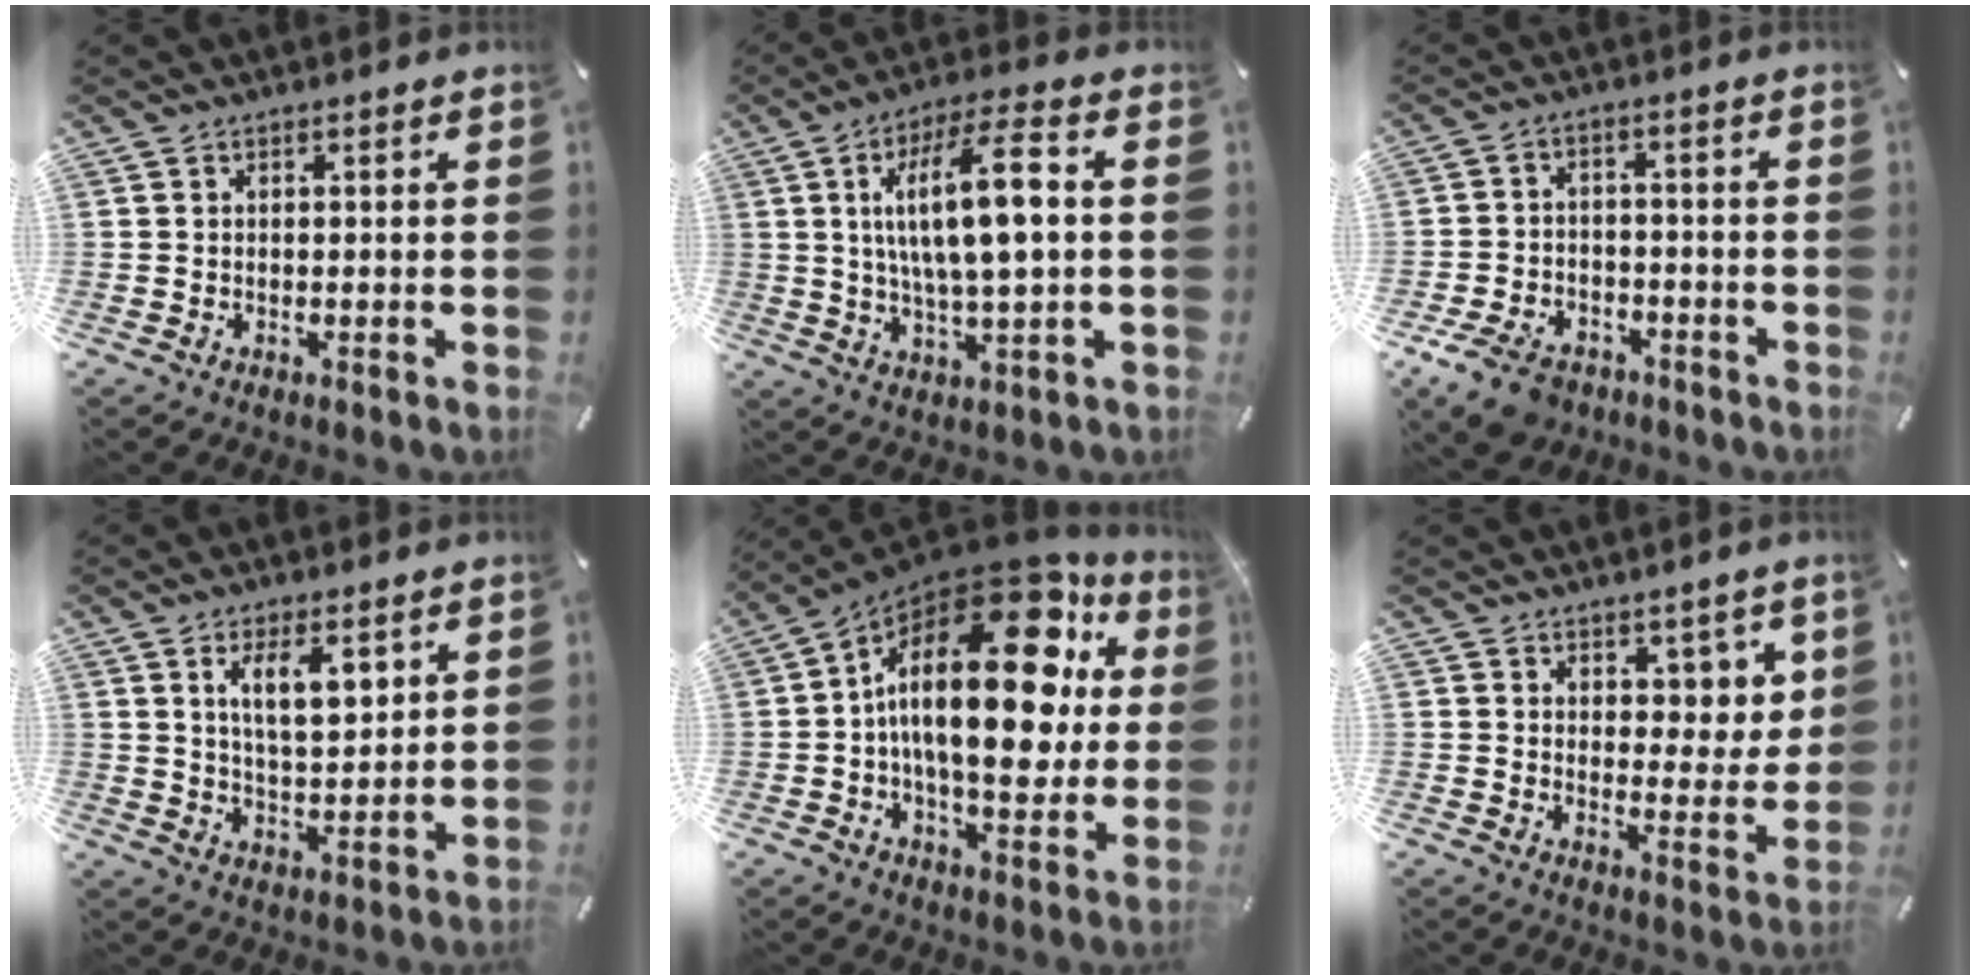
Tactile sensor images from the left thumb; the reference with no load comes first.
{"total": 14.9, "force": [2.3, 4.1, 14.2], "torque": [-0.267, 0.003, 0.032]}
{"total": 8.7, "force": [-5.7, 5.4, 3.8], "torque": [-0.073, 0.033, -0.102]}
{"total": 8.4, "force": [4.4, 3.4, 6.3], "torque": [-0.104, -0.016, 0.072]}
{"total": 26.3, "force": [5.9, 11.9, 22.7], "torque": [-0.382, -0.053, 0.091]}
{"total": 6.2, "force": [4.2, 4.4, 1.3], "torque": [0.001, -0.034, 0.072]}